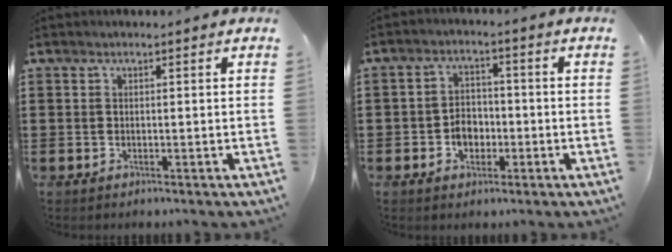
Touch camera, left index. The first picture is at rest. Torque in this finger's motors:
{"motor_torque": [0.49, 0.55, 0.14, 0.03]}